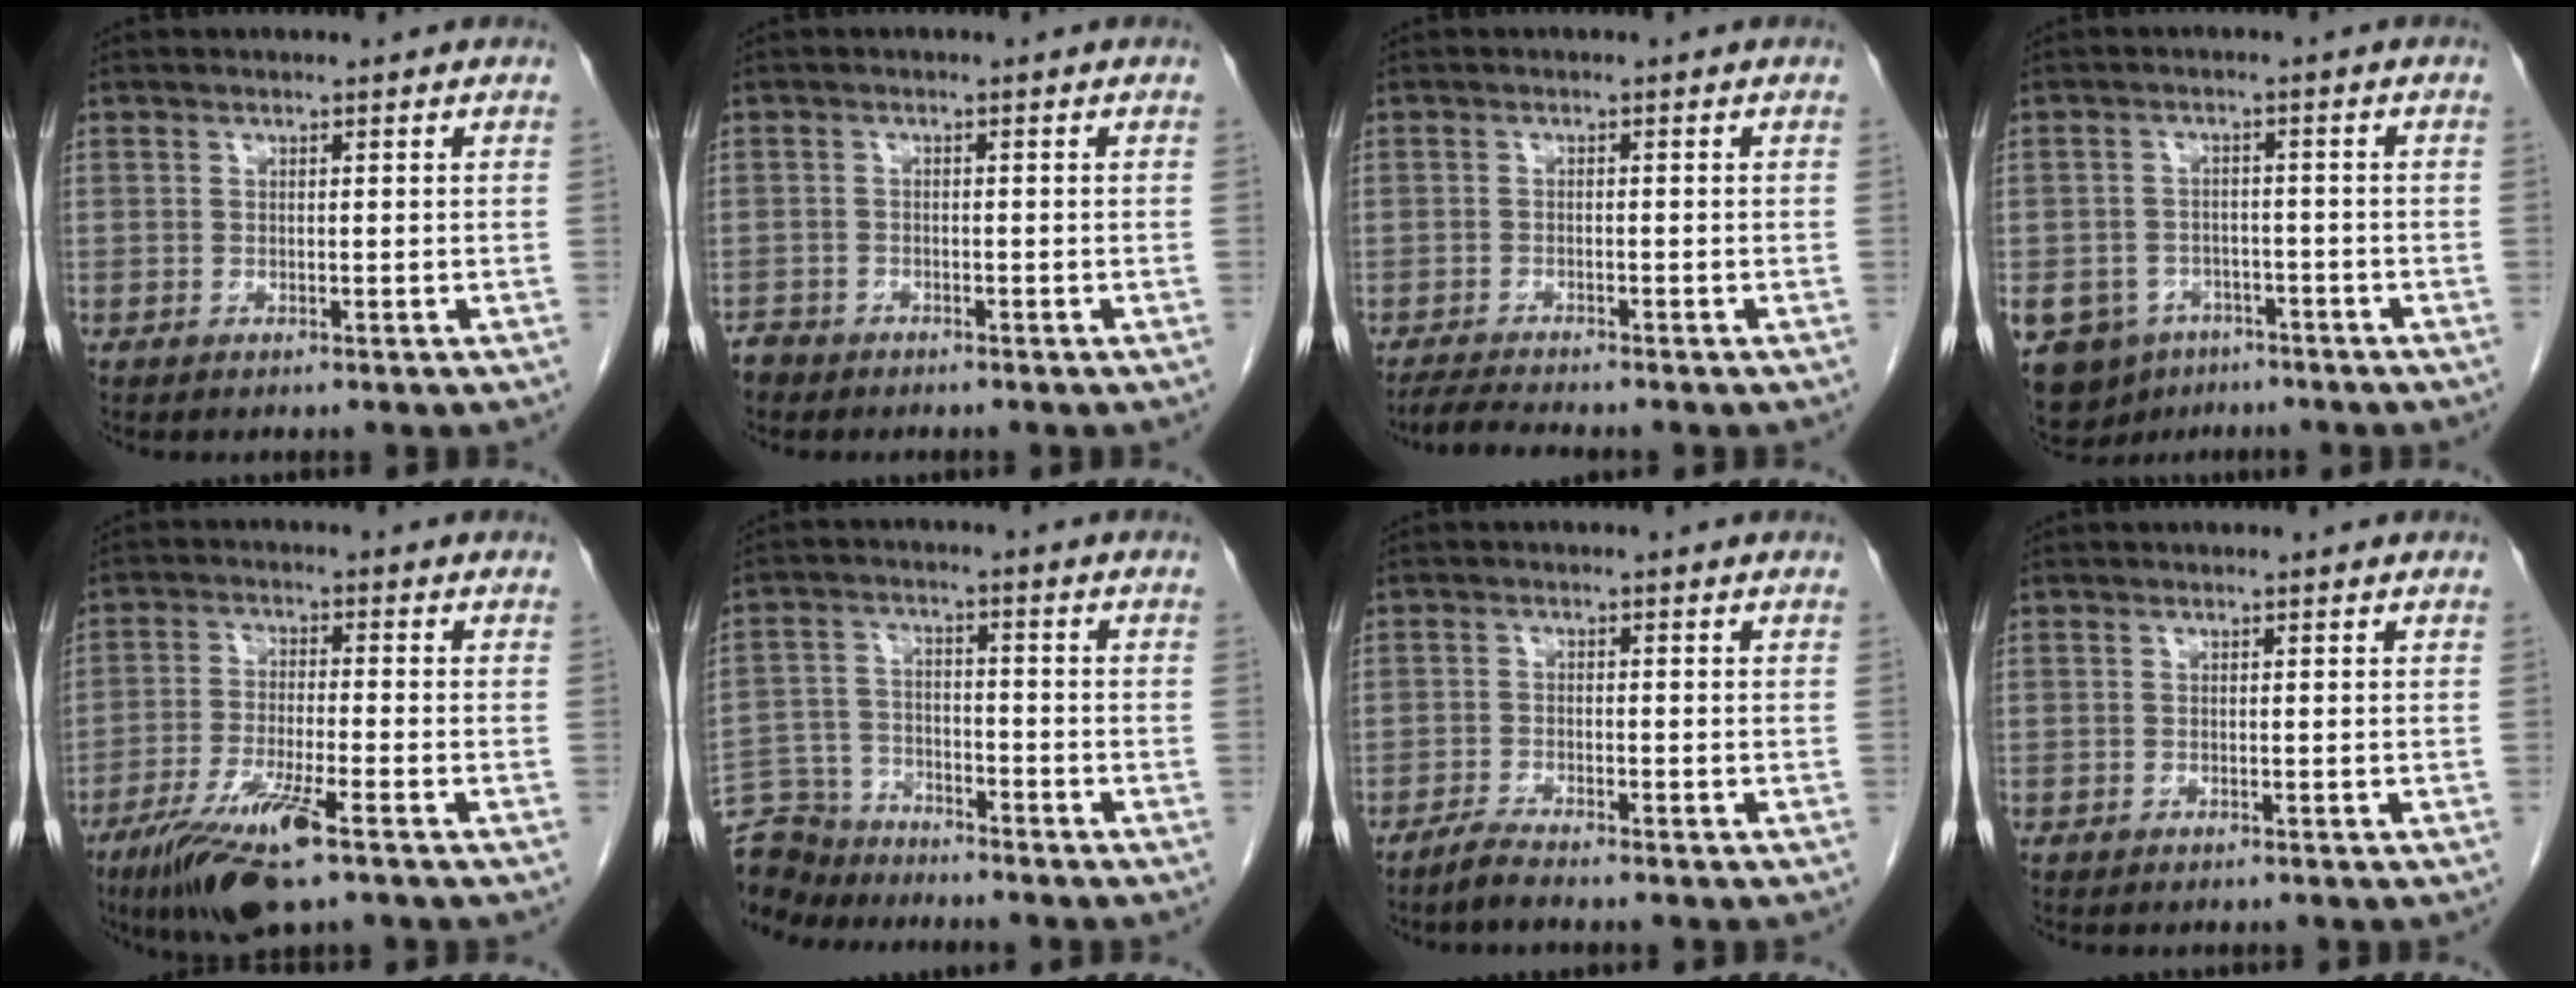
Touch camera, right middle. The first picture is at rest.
{"total": 2.1, "force": [-1.9, 1.0, 0.0], "torque": [-0.007, 0.000, -0.036]}
{"total": 3.2, "force": [-3.0, -0.7, 1.0], "torque": [-0.027, -0.019, -0.054]}
{"total": 10.9, "force": [-6.0, 8.4, 3.5], "torque": [-0.089, 0.003, -0.082]}
{"total": 10.5, "force": [-6.3, 1.1, 8.3], "torque": [-0.162, -0.026, -0.110]}
{"total": 11.4, "force": [-10.8, 3.7, 1.1], "torque": [-0.036, 0.016, -0.194]}
{"total": 2.5, "force": [-2.2, -0.1, 1.1], "torque": [-0.032, -0.005, -0.045]}
{"total": 0.0}